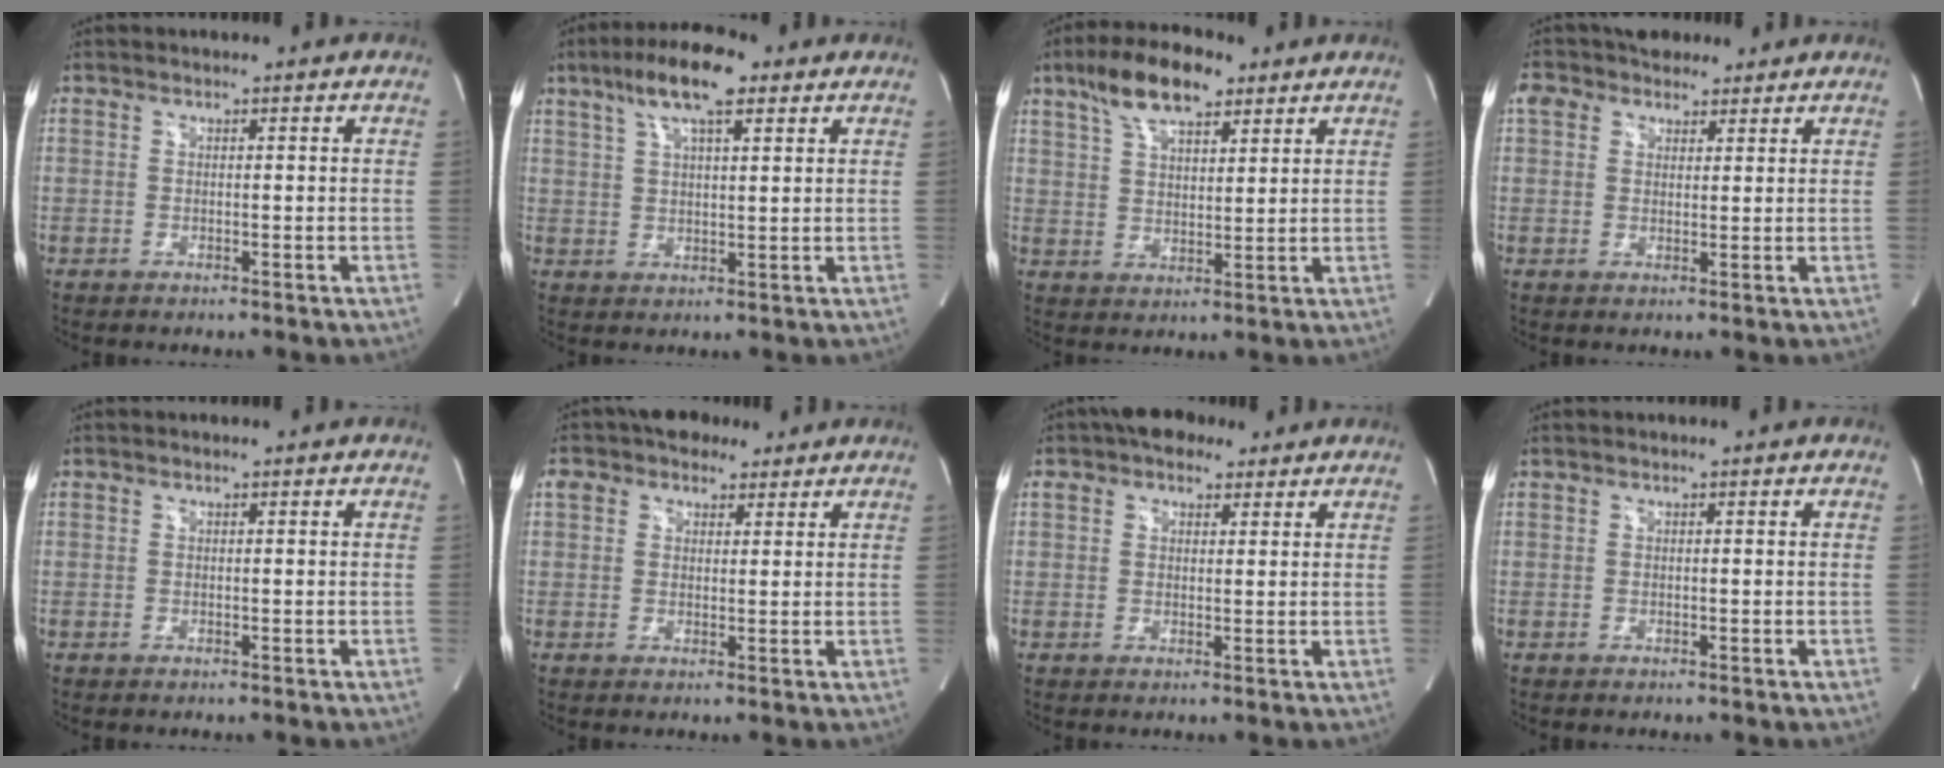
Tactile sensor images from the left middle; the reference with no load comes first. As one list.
[{"total": 9.3, "force": [5.5, 2.1, 7.3], "torque": [-0.137, 0.020, 0.092]}, {"total": 10.3, "force": [6.7, 3.8, 6.8], "torque": [-0.129, 0.019, 0.120]}, {"total": 6.4, "force": [4.5, 4.0, 2.2], "torque": [-0.046, 0.032, 0.085]}, {"total": 0.0}, {"total": 6.7, "force": [4.5, 4.0, 3.0], "torque": [-0.058, 0.033, 0.080]}, {"total": 5.6, "force": [3.9, 3.0, 2.7], "torque": [-0.048, 0.027, 0.066]}, {"total": 0.0}]